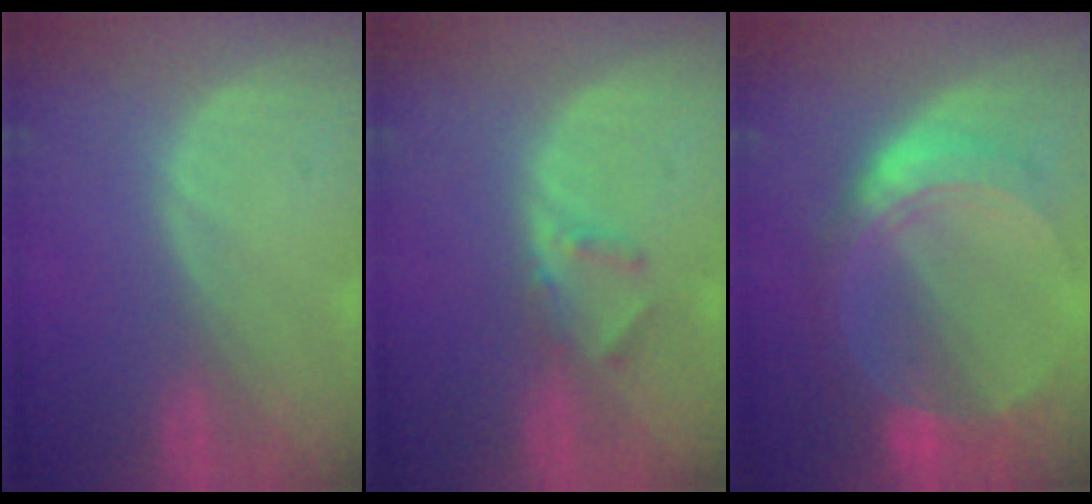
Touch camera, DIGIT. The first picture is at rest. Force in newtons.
{"total": 2.5, "press": 2.3, "slide": 1.0}
{"total": 8.7, "press": 8.7, "slide": 0.6}